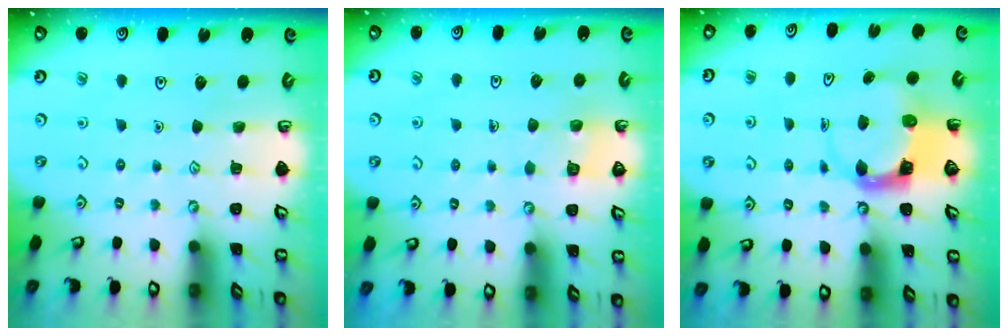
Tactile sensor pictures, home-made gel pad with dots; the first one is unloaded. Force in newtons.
{"total": 2.5, "press": 2.5, "slide": 0.1}
{"total": 3.8, "press": 3.7, "slide": 0.5}